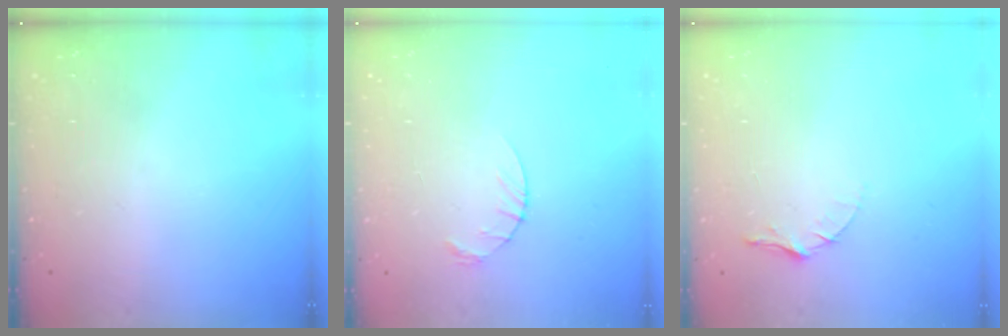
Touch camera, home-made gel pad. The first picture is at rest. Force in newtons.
{"total": 3.7, "press": 3.6, "slide": 0.5}
{"total": 4.4, "press": 4.3, "slide": 0.5}